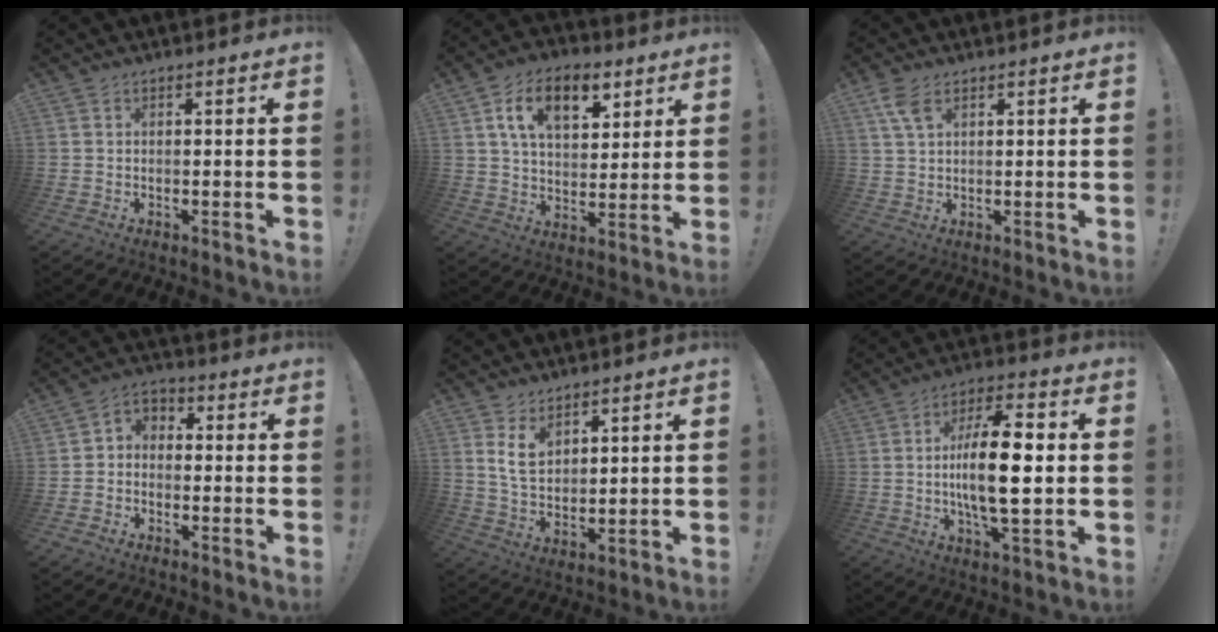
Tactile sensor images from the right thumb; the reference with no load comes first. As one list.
[{"total": 15.1, "force": [6.9, 8.8, 10.2], "torque": [-0.164, -0.013, 0.123]}, {"total": 5.0, "force": [2.6, 2.4, 3.6], "torque": [-0.065, -0.008, 0.050]}, {"total": 4.6, "force": [-2.8, 3.2, 1.7], "torque": [-0.029, 0.021, -0.053]}, {"total": 8.2, "force": [5.1, 4.9, 4.2], "torque": [-0.078, -0.027, 0.099]}, {"total": 16.5, "force": [-0.5, 5.3, 15.6], "torque": [-0.284, 0.000, -0.021]}]